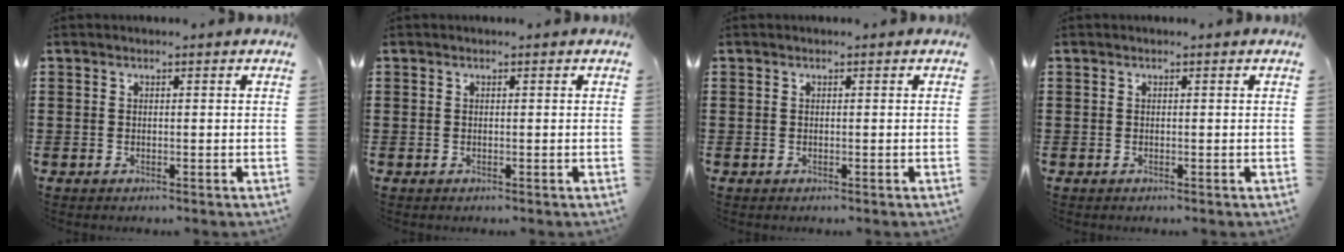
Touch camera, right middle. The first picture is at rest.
{"total": 0.0}
{"total": 0.0}
{"total": 0.0}